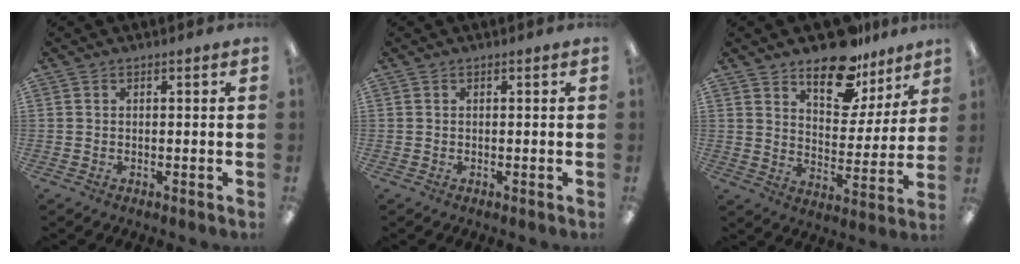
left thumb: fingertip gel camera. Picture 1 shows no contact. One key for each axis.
{"total": 0.0}
{"total": 15.1, "fx": 11.5, "fy": 7.1, "fz": 6.9, "tx": -0.095, "ty": -0.076, "tz": 0.202}